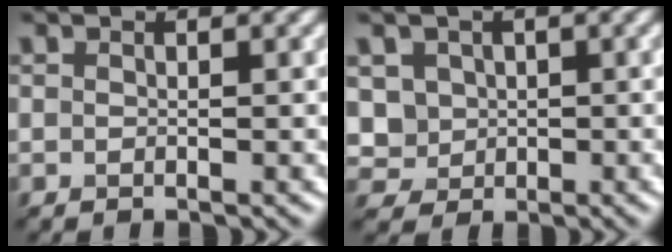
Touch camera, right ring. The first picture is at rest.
{"total": 4.1, "force": [1.2, 3.7, 1.4], "torque": [-0.040, 0.011, 0.021]}